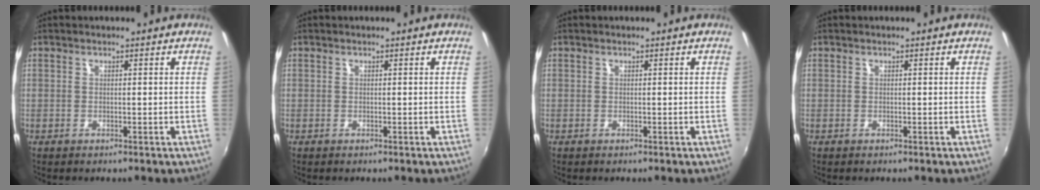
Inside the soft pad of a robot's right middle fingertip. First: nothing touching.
{"total": 0.0}
{"total": 0.0}
{"total": 0.0}